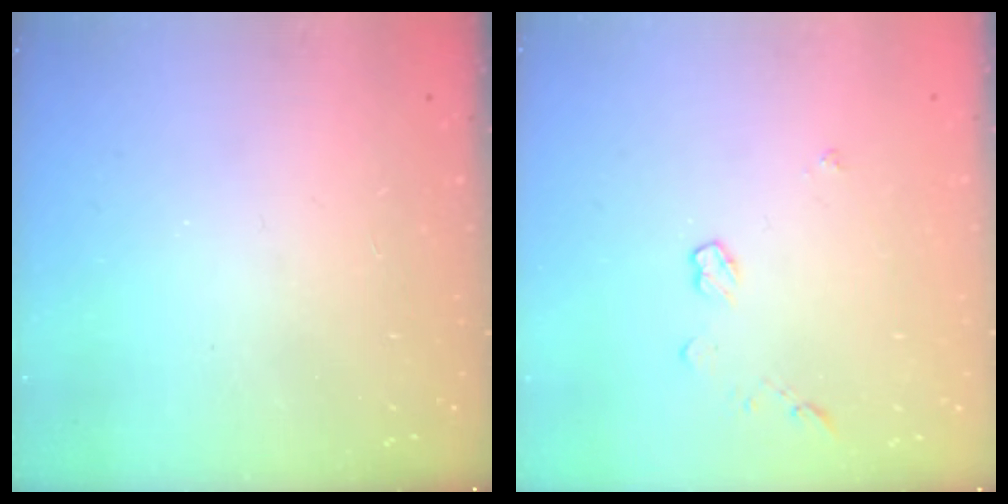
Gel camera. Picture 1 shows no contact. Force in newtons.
{"total": 3.8, "press": 3.8, "slide": 0.5}